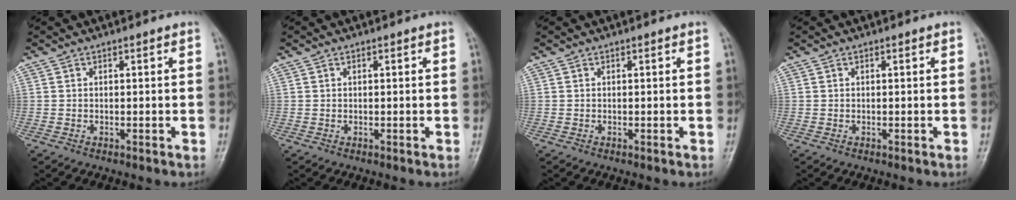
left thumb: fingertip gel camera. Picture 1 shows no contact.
{"total": 0.0}
{"total": 0.0}
{"total": 0.0}